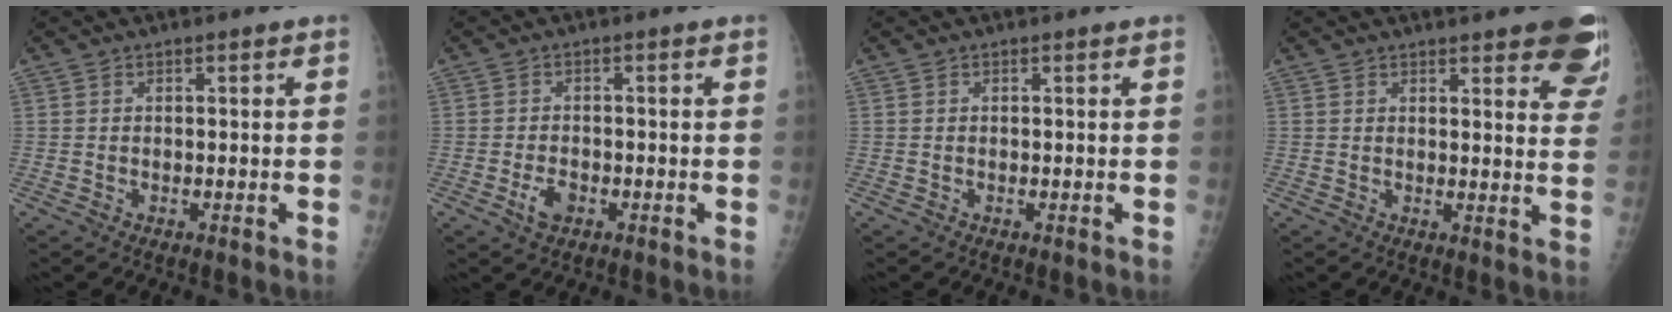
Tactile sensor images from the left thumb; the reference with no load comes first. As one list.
[{"total": 3.3, "force": [-1.5, 2.1, 2.1], "torque": [-0.035, 0.006, -0.024]}, {"total": 0.0}, {"total": 14.0, "force": [9.5, 4.0, 9.4], "torque": [-0.083, -0.040, 0.096]}]